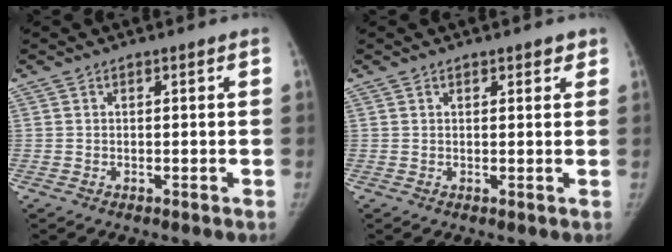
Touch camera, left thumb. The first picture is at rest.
{"total": 1.3, "force": [0.9, 0.7, 0.6], "torque": [0.005, -0.004, 0.008]}